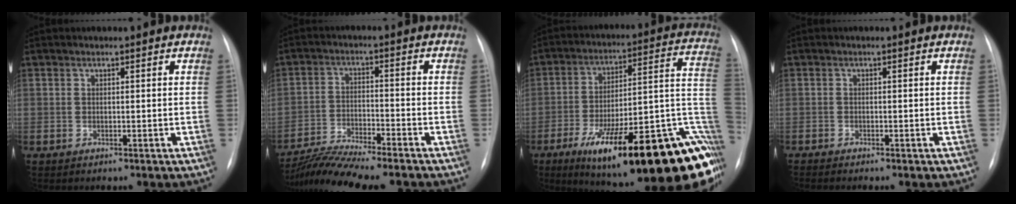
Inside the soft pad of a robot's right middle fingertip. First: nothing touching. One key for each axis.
{"total": 9.6, "fx": -8.6, "fy": -0.2, "fz": 4.2, "tx": -0.080, "ty": -0.015, "tz": -0.146}
{"total": 34.6, "fx": -17.5, "fy": 7.3, "fz": 28.9, "tx": -0.290, "ty": 0.006, "tz": -0.247}
{"total": 2.1, "fx": -1.7, "fy": 0.4, "fz": 1.2, "tx": -0.019, "ty": -0.006, "tz": -0.017}